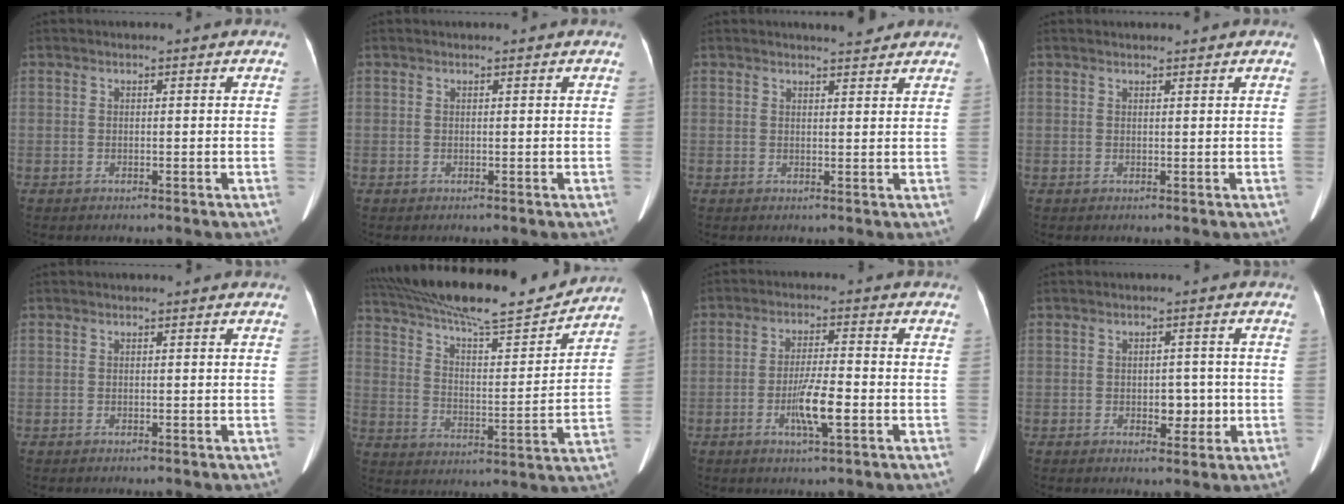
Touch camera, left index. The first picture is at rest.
{"total": 0.0}
{"total": 3.4, "force": [3.2, 0.6, 1.2], "torque": [-0.018, 0.000, 0.039]}
{"total": 1.9, "force": [1.8, 0.2, 0.6], "torque": [-0.008, 0.015, 0.026]}
{"total": 0.0}
{"total": 21.8, "force": [19.4, 2.1, 9.7], "torque": [-0.180, -0.003, 0.296]}
{"total": 6.2, "force": [-2.5, 0.5, 5.7], "torque": [-0.111, -0.010, -0.043]}
{"total": 3.5, "force": [-1.0, 2.2, 2.6], "torque": [-0.030, 0.000, -0.008]}